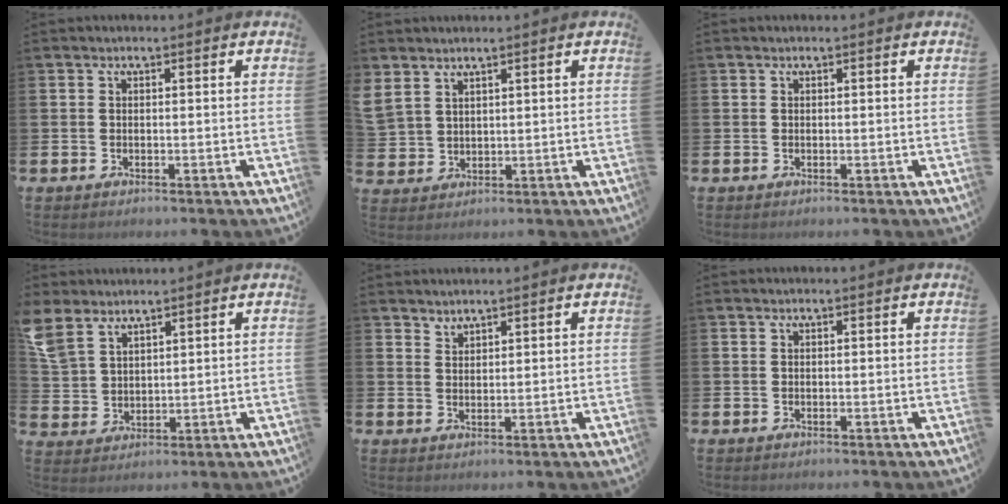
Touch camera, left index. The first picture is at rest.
{"total": 3.3, "force": [2.9, 1.4, 0.7], "torque": [-0.014, -0.008, 0.053]}
{"total": 0.0}
{"total": 5.8, "force": [4.8, 2.7, 1.6], "torque": [-0.033, -0.018, 0.088]}
{"total": 2.0, "force": [1.9, 0.3, -0.3], "torque": [0.009, -0.007, 0.035]}
{"total": 0.0}